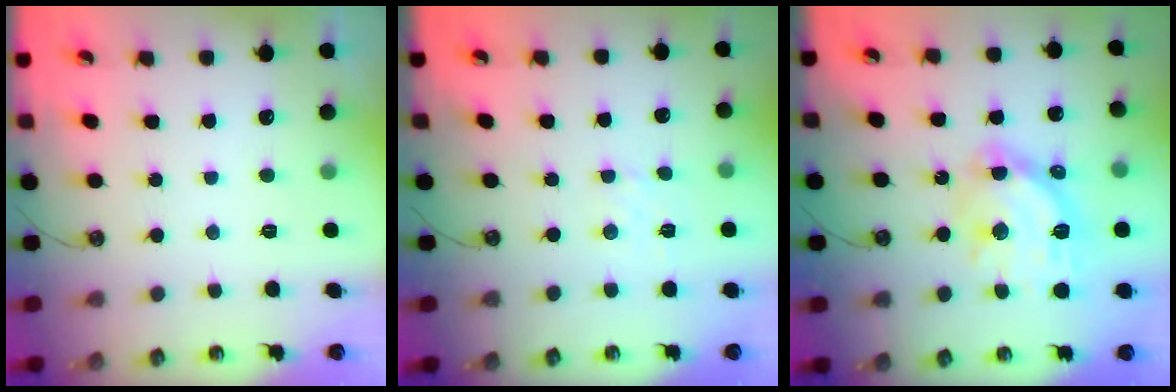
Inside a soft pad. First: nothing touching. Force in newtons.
{"total": 2.2, "press": 2.1, "slide": 0.5}
{"total": 14.8, "press": 14.7, "slide": 1.5}